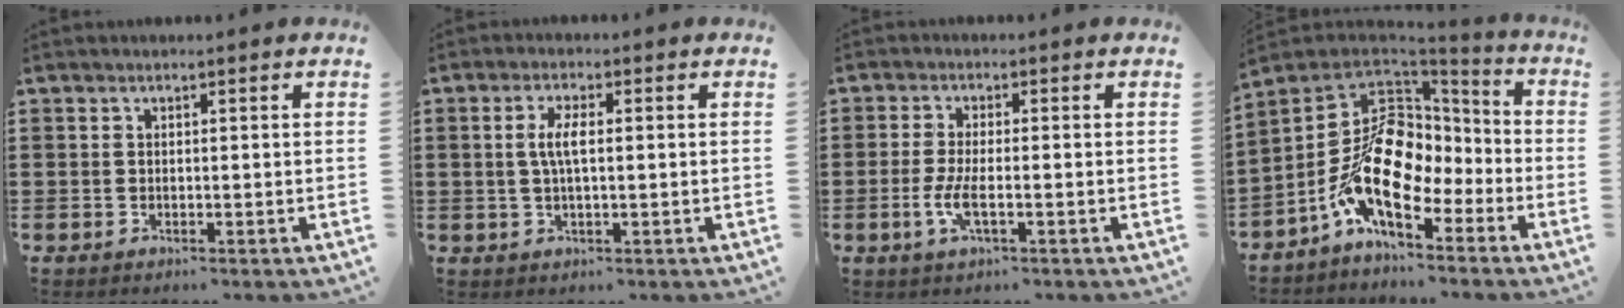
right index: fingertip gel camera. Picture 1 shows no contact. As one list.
[{"total": 3.7, "force": [0.3, 1.1, 3.5], "torque": [-0.073, 0.001, 0.000]}, {"total": 4.1, "force": [-1.4, 1.0, 3.7], "torque": [-0.089, -0.007, -0.033]}, {"total": 13.3, "force": [-4.6, 7.8, 9.8], "torque": [-0.233, -0.001, -0.097]}]